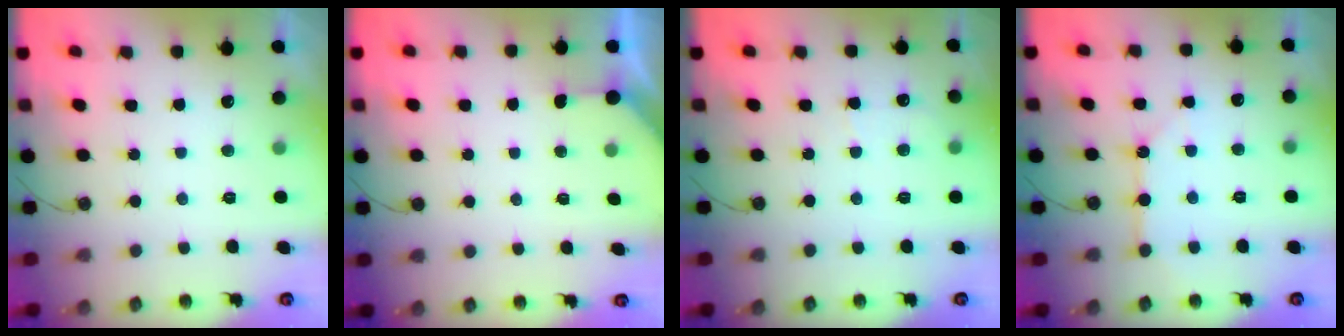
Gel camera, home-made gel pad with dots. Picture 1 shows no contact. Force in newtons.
{"total": 1.6, "press": 1.6, "slide": 0.3}
{"total": 4.8, "press": 4.8, "slide": 0.6}
{"total": 5.1, "press": 5.1, "slide": 0.5}